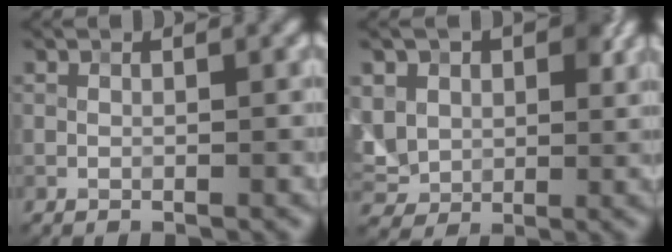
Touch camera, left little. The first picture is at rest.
{"total": 7.3, "force": [2.3, 5.9, 3.6], "torque": [-0.098, 0.013, 0.031]}